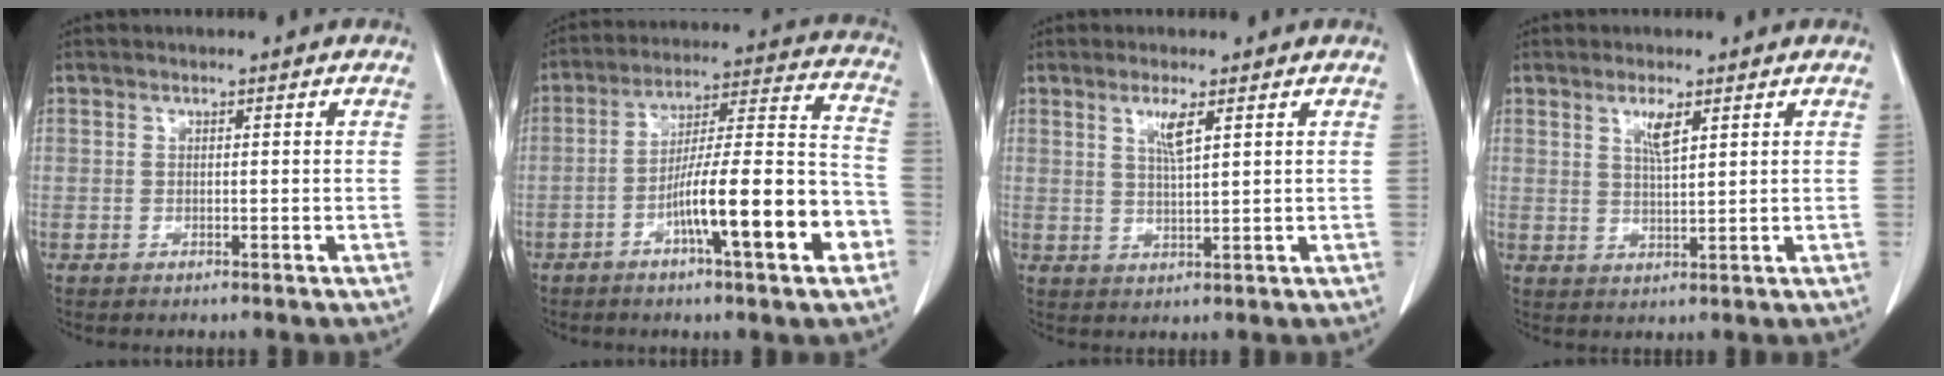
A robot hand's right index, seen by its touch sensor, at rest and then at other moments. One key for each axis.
{"total": 16.5, "fx": -6.5, "fy": 1.5, "fz": 15.1, "tx": -0.238, "ty": 0.012, "tz": -0.100}
{"total": 3.4, "fx": 1.7, "fy": 0.1, "fz": 2.9, "tx": -0.059, "ty": -0.003, "tz": 0.034}
{"total": 3.4, "fx": 1.8, "fy": 0.5, "fz": 2.8, "tx": -0.055, "ty": -0.002, "tz": 0.035}